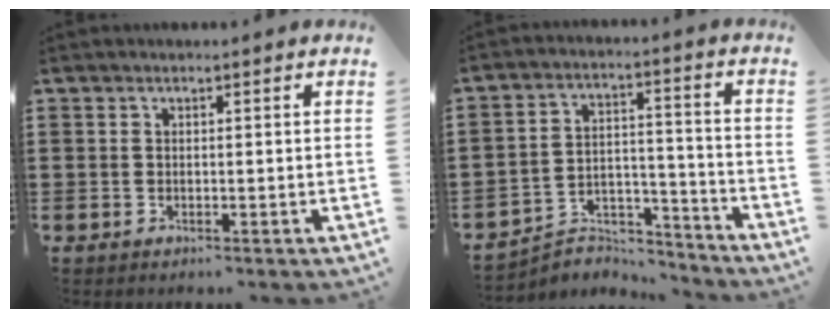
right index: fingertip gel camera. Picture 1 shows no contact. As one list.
[{"total": 4.8, "force": [-4.5, 1.6, 0.6], "torque": [-0.013, 0.009, -0.091]}]